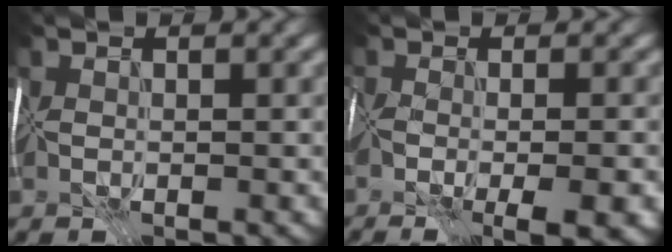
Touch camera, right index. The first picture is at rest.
{"total": 7.3, "force": [-3.2, 2.5, 6.0], "torque": [-0.082, -0.013, -0.037]}